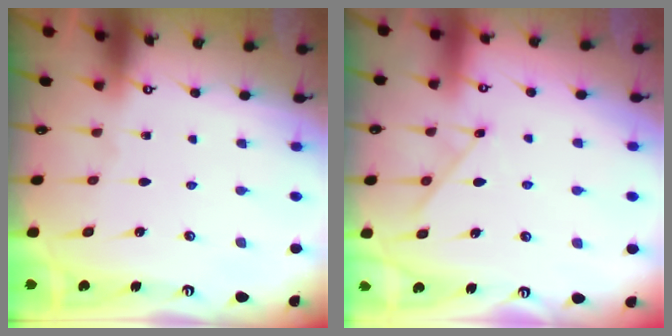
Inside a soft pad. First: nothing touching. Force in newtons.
{"total": 6.4, "press": 6.4, "slide": 0.7}